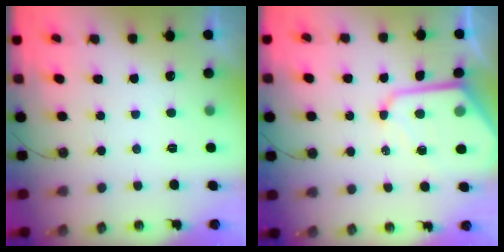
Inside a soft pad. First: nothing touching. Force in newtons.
{"total": 11.7, "press": 11.7, "slide": 1.0}